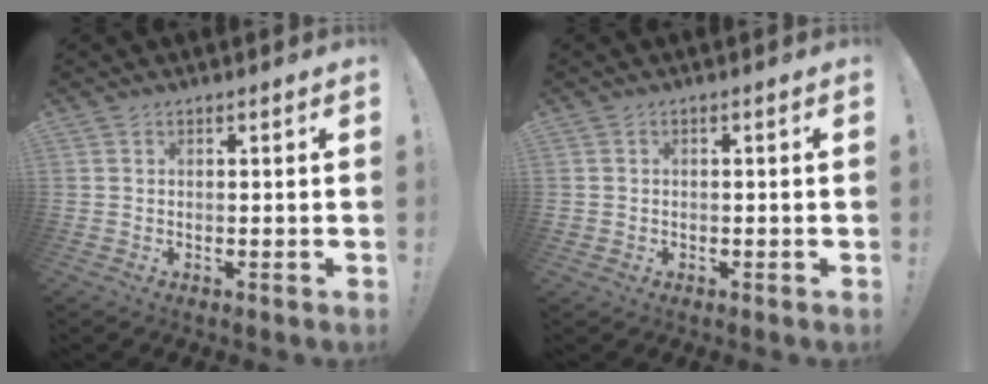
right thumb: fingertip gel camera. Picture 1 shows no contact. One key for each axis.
{"total": 1.3, "fx": -0.5, "fy": 1.1, "fz": 0.5, "tx": -0.012, "ty": 0.004, "tz": -0.009}